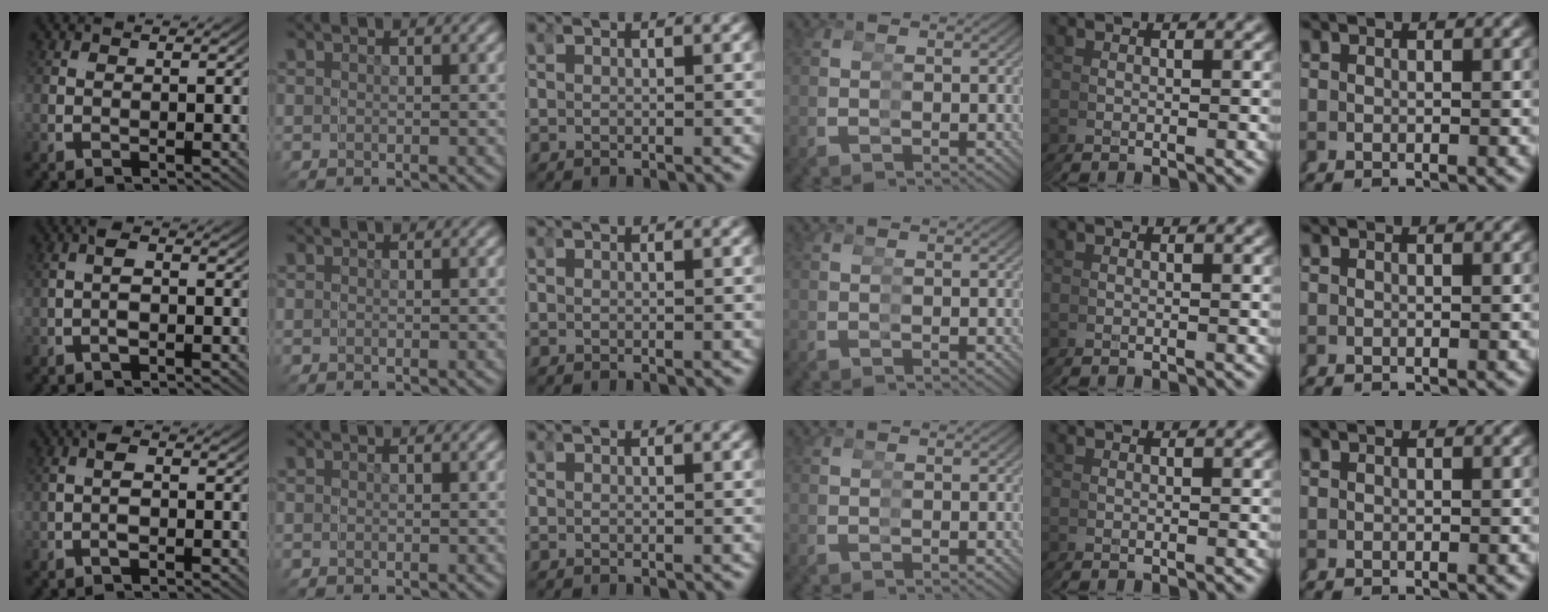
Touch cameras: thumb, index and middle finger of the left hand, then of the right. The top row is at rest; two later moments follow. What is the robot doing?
{"motion": "grasp_and_lifting", "object": "pipette"}